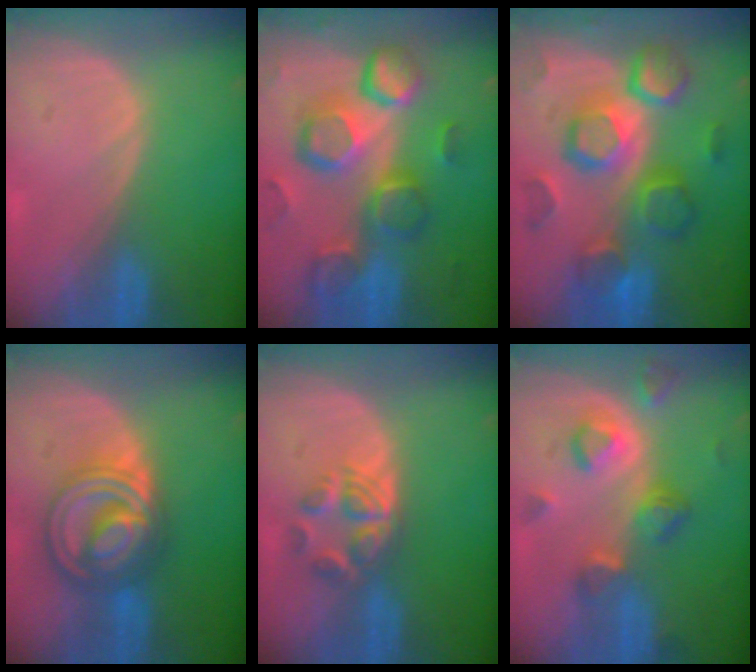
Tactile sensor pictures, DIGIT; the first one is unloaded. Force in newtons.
{"total": 12.8, "press": 11.2, "slide": 6.2}
{"total": 12.0, "press": 12.0, "slide": 1.2}
{"total": 9.2, "press": 9.2, "slide": 0.7}
{"total": 5.9, "press": 5.0, "slide": 3.1}
{"total": 7.1, "press": 6.8, "slide": 2.0}